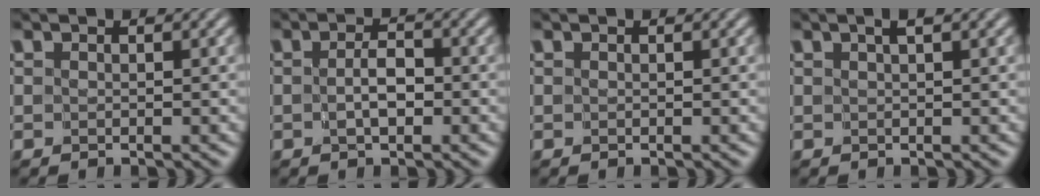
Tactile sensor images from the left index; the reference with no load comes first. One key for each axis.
{"total": 1.9, "fx": -0.6, "fy": 0.8, "fz": 1.7, "tx": -0.033, "ty": -0.002, "tz": -0.011}
{"total": 0.0}
{"total": 1.5, "fx": 0.8, "fy": 0.1, "fz": 1.2, "tx": -0.015, "ty": 0.000, "tz": 0.011}